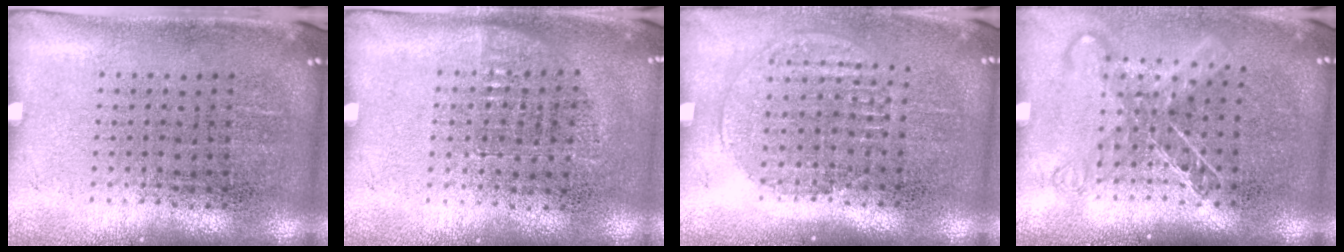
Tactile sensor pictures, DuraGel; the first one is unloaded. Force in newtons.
{"total": 0.7, "press": 0.6, "slide": 0.3}
{"total": 1.3, "press": 1.1, "slide": 0.5}
{"total": 1.5, "press": 1.2, "slide": 0.9}